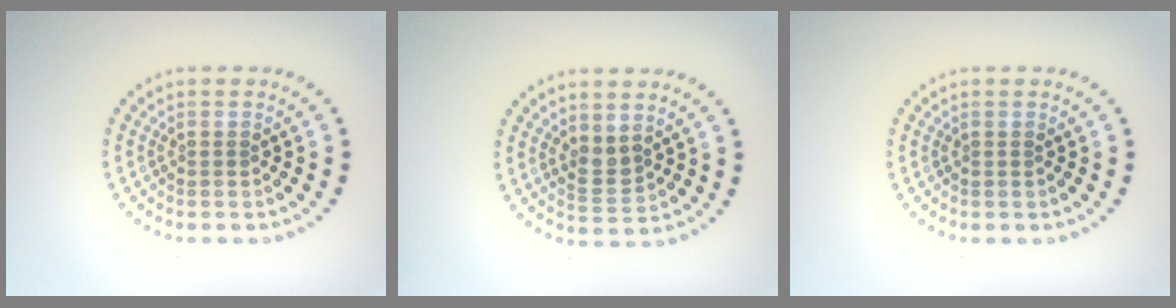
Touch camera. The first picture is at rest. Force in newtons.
{"total": 1.8, "press": 1.6, "slide": 0.8}
{"total": 0.0}